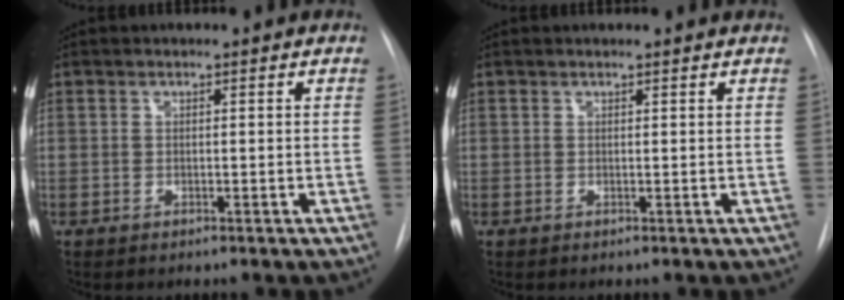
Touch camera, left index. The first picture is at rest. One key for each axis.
{"total": 0.9, "fx": 0.9, "fy": 0.0, "fz": 0.1, "tx": -0.007, "ty": 0.005, "tz": 0.008}